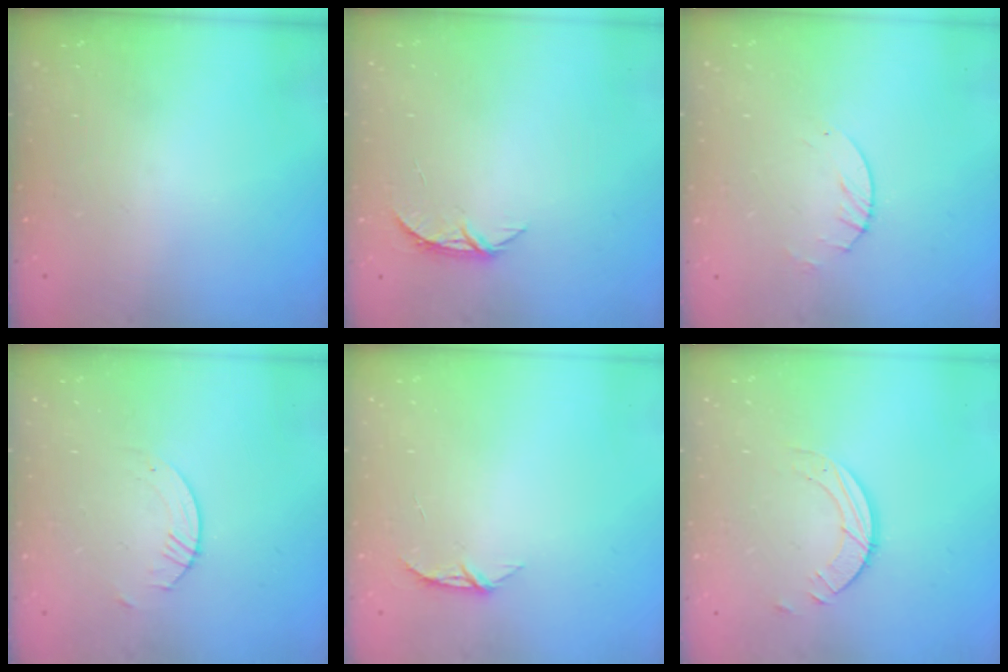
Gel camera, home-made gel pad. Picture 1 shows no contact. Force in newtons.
{"total": 5.7, "press": 5.6, "slide": 0.4}
{"total": 2.6, "press": 2.5, "slide": 0.4}
{"total": 0.8, "press": 0.8, "slide": 0.2}
{"total": 4.6, "press": 4.5, "slide": 0.5}
{"total": 3.4, "press": 3.4, "slide": 0.3}